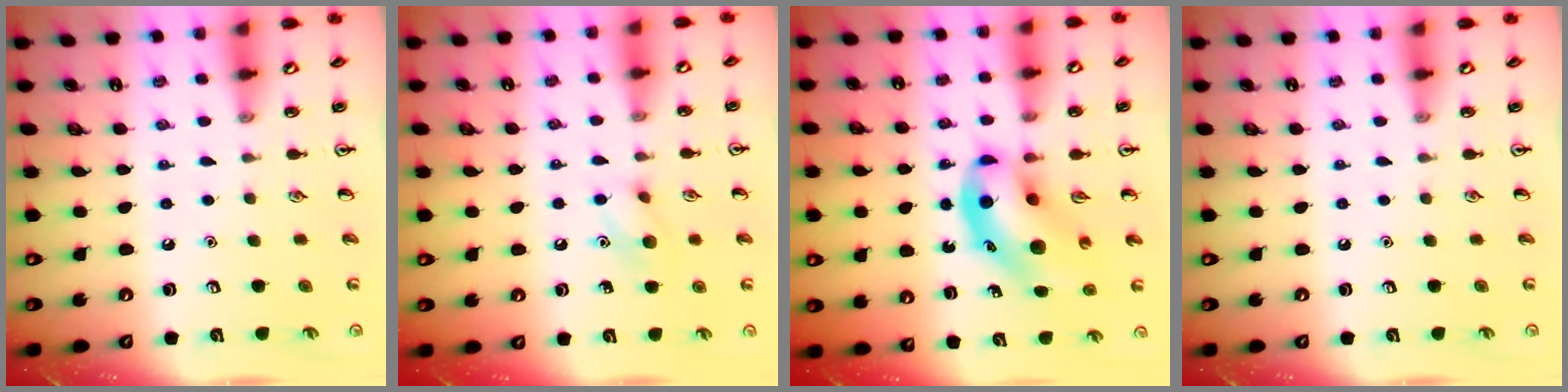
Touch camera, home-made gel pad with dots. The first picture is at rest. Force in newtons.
{"total": 7.8, "press": 7.7, "slide": 1.4}
{"total": 12.1, "press": 11.6, "slide": 3.3}
{"total": 0.0}